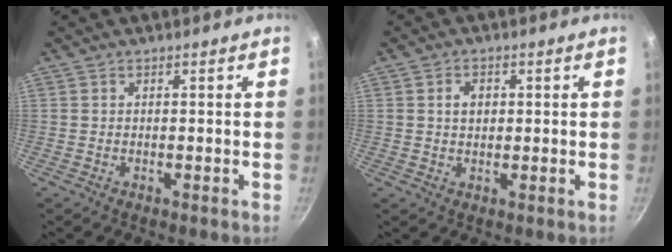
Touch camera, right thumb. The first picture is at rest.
{"total": 3.0, "force": [0.6, 2.3, 1.9], "torque": [-0.018, 0.002, 0.010]}